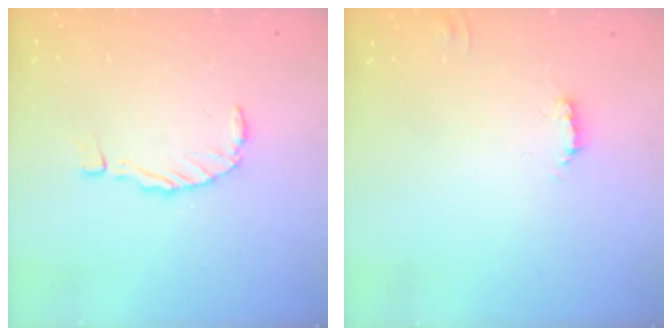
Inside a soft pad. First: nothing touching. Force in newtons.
{"total": 1.8, "press": 1.8, "slide": 0.4}